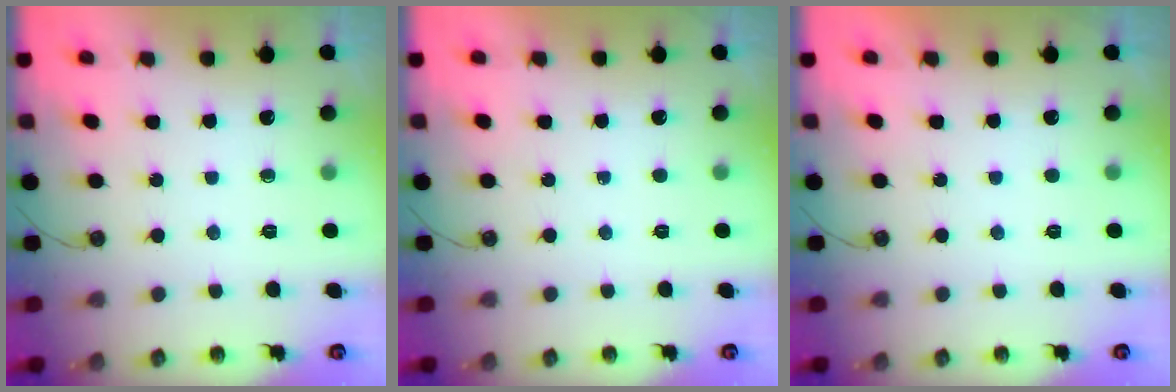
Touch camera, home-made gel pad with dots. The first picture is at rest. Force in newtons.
{"total": 0.0}
{"total": 0.0}